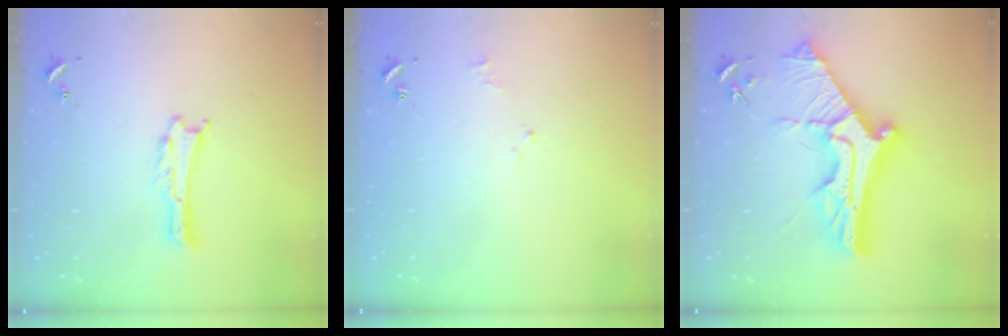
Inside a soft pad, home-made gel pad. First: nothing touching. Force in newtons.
{"total": 1.6, "press": 1.5, "slide": 0.3}
{"total": 13.9, "press": 13.9, "slide": 1.2}